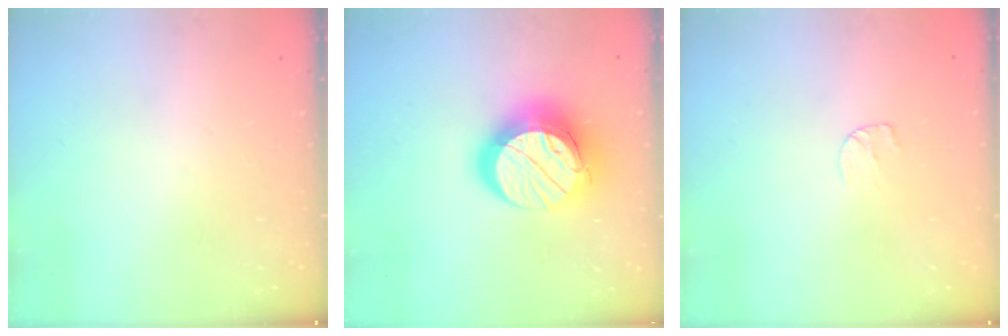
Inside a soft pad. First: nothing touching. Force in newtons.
{"total": 17.0, "press": 17.0, "slide": 1.6}
{"total": 3.5, "press": 3.5, "slide": 0.3}